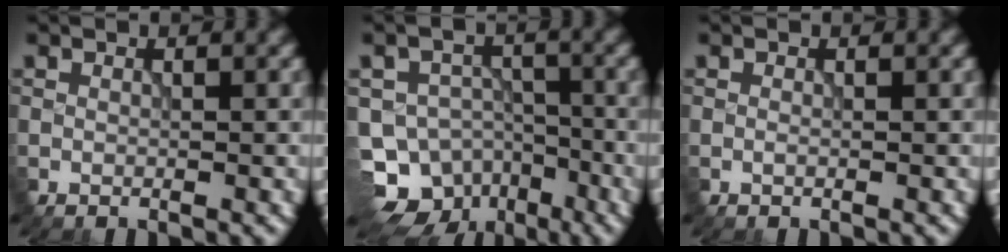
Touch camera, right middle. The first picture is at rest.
{"total": 9.4, "force": [-6.2, 6.4, 3.0], "torque": [-0.042, -0.006, -0.093]}
{"total": 0.0}